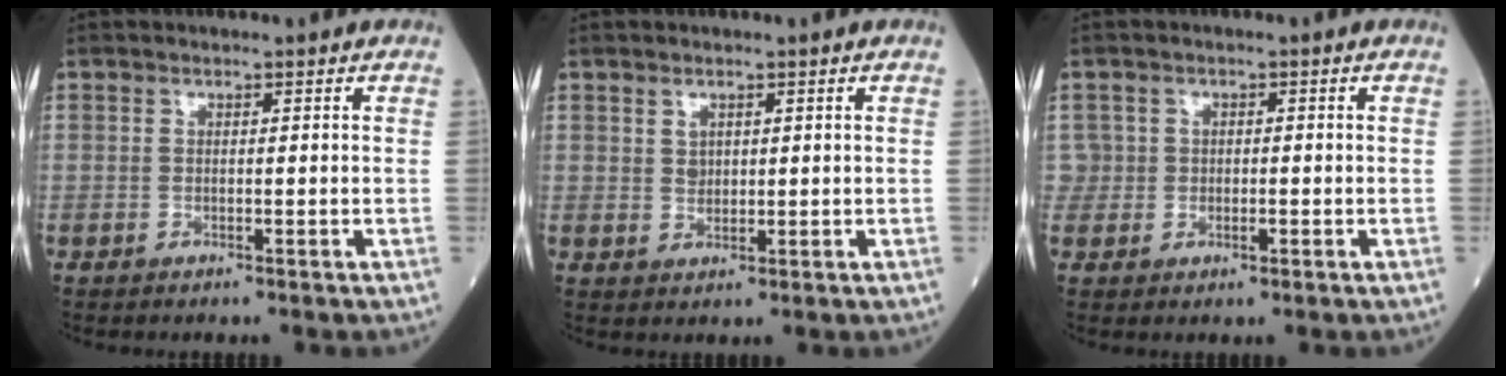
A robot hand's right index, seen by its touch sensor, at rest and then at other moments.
{"total": 1.6, "force": [0.8, 1.0, 0.9], "torque": [-0.016, -0.003, 0.018]}
{"total": 1.8, "force": [-0.1, 1.7, 0.5], "torque": [-0.004, 0.006, -0.001]}